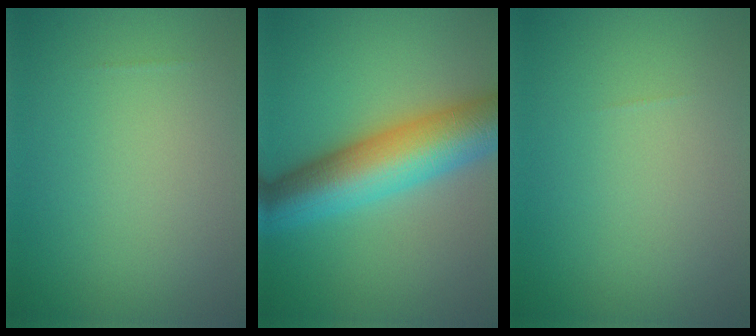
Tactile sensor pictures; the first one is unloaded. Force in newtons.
{"total": 10.0, "press": 10.0, "slide": 0.1}
{"total": 0.0}